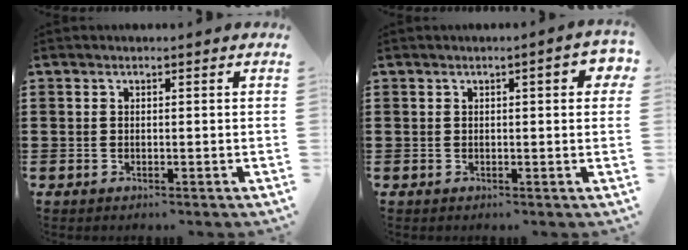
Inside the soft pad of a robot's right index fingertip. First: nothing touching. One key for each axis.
{"total": 2.9, "fx": 0.6, "fy": 0.6, "fz": 2.8, "tx": -0.037, "ty": 0.000, "tz": 0.005}